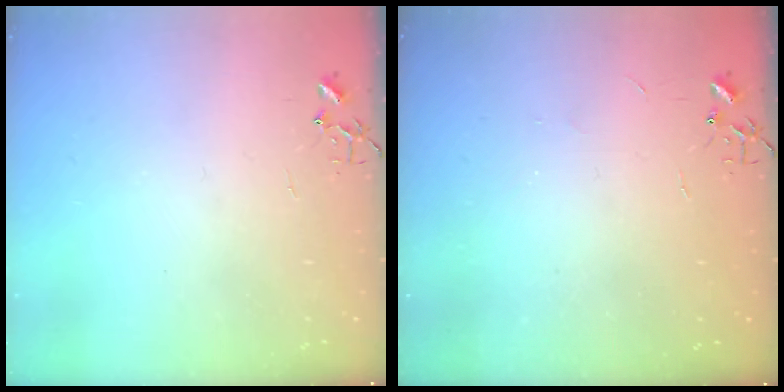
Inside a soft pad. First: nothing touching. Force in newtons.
{"total": 1.9, "press": 1.9, "slide": 0.3}